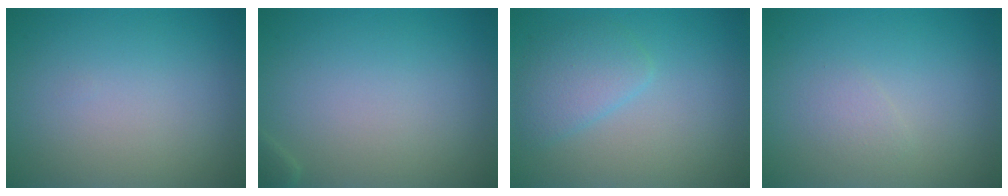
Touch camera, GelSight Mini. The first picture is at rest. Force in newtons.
{"total": 0.6, "press": 0.6, "slide": 0.0}
{"total": 2.7, "press": 2.7, "slide": 0.1}
{"total": 0.9, "press": 0.9, "slide": 0.0}